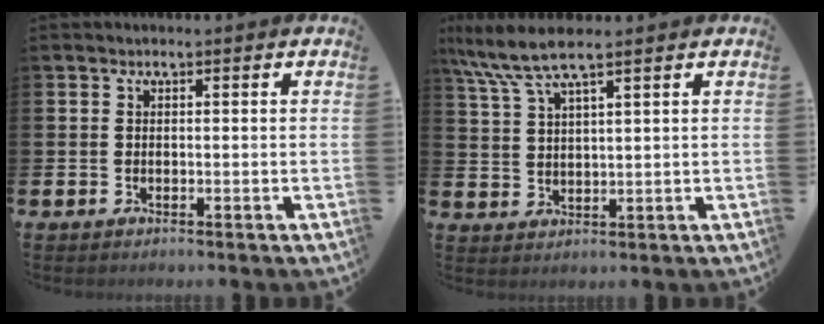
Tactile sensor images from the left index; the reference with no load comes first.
{"total": 6.8, "force": [5.2, 1.0, 4.4], "torque": [-0.103, -0.007, 0.094]}